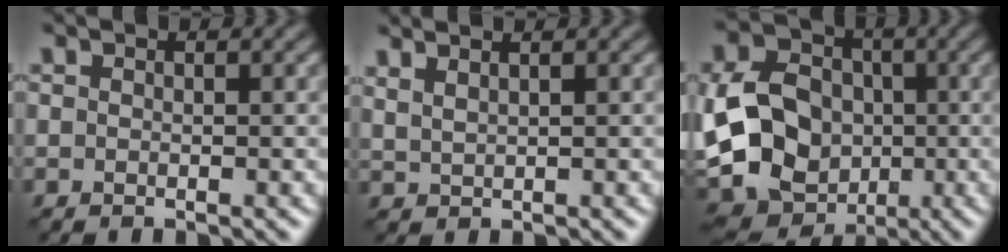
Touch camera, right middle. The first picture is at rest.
{"total": 1.7, "force": [1.5, 0.2, 0.8], "torque": [-0.019, 0.014, 0.030]}
{"total": 14.6, "force": [-2.5, 12.4, 7.3], "torque": [-0.156, -0.008, -0.052]}